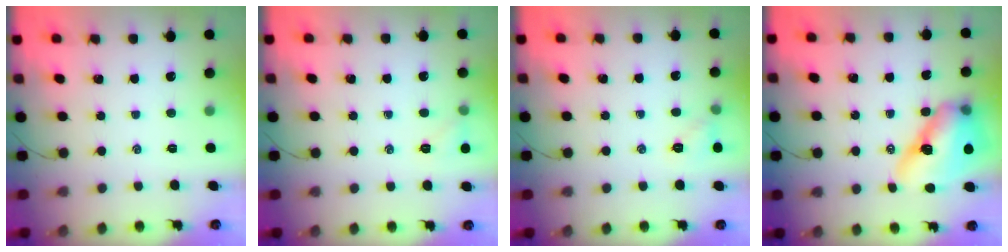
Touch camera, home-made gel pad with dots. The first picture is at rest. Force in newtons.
{"total": 5.6, "press": 5.4, "slide": 1.5}
{"total": 5.0, "press": 4.7, "slide": 1.5}
{"total": 15.3, "press": 14.6, "slide": 4.6}